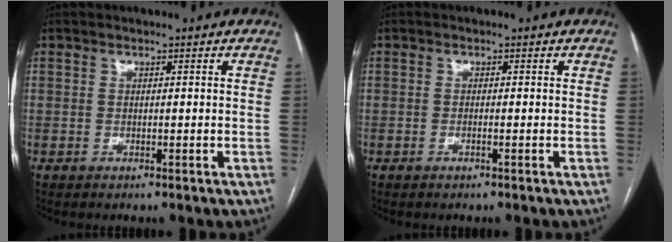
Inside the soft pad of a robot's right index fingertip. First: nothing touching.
{"total": 0.6, "force": [-0.3, 0.0, 0.5], "torque": [-0.012, 0.000, -0.004]}